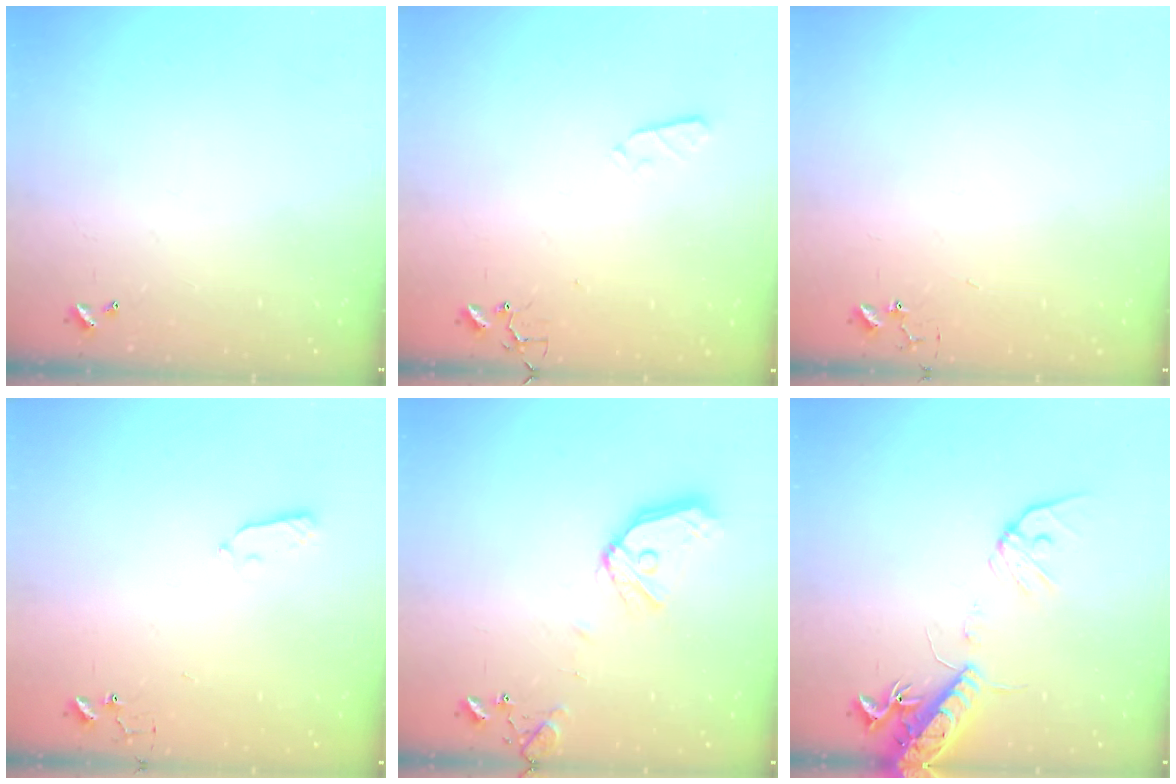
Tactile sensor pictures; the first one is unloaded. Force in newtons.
{"total": 2.9, "press": 2.8, "slide": 0.5}
{"total": 3.5, "press": 3.4, "slide": 0.4}
{"total": 4.5, "press": 4.5, "slide": 0.4}
{"total": 13.4, "press": 13.2, "slide": 2.1}
{"total": 16.4, "press": 16.1, "slide": 3.0}